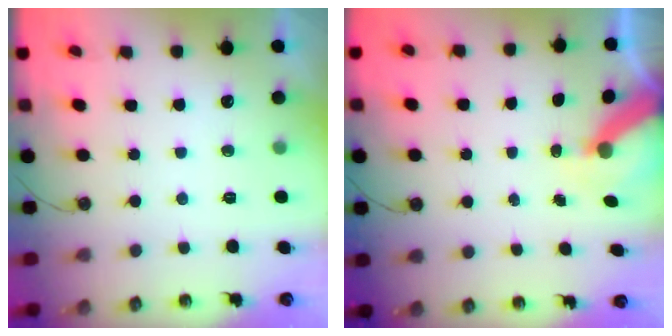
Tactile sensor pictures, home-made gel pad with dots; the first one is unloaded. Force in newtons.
{"total": 8.0, "press": 8.0, "slide": 0.8}